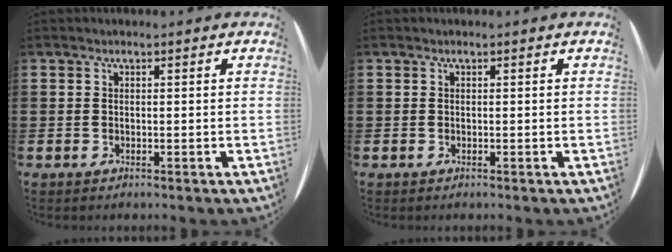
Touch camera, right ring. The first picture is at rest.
{"total": 0.0}